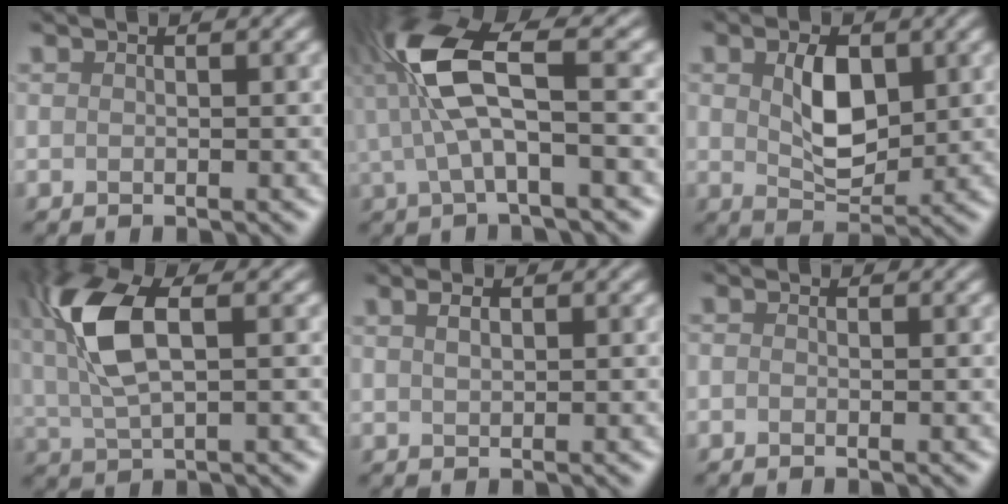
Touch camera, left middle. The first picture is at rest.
{"total": 6.9, "force": [0.5, 1.6, 6.7], "torque": [-0.164, 0.021, 0.014]}
{"total": 2.9, "force": [0.9, 1.6, 2.3], "torque": [-0.064, -0.001, 0.029]}
{"total": 6.6, "force": [2.0, 2.8, 5.6], "torque": [-0.154, 0.012, 0.046]}
{"total": 0.7, "force": [0.6, -0.4, 0.0], "torque": [-0.013, 0.005, 0.017]}
{"total": 0.7, "force": [-0.7, 0.0, 0.0], "torque": [-0.013, 0.004, -0.004]}